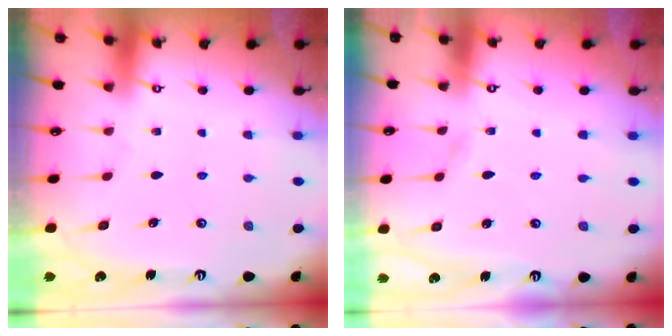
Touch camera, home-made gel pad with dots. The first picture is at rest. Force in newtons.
{"total": 1.4, "press": 1.4, "slide": 0.2}